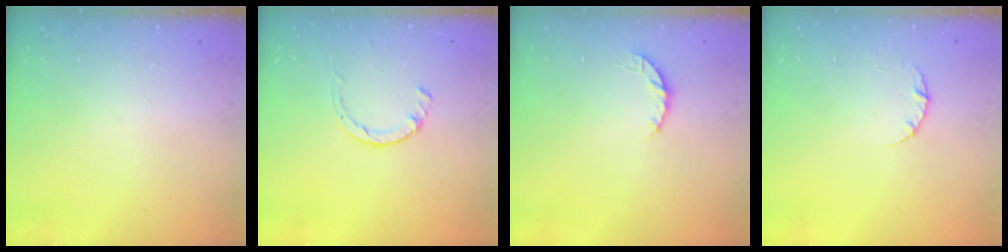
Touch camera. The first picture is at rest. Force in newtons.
{"total": 1.4, "press": 1.4, "slide": 0.3}
{"total": 3.6, "press": 3.5, "slide": 0.4}
{"total": 2.5, "press": 2.5, "slide": 0.3}